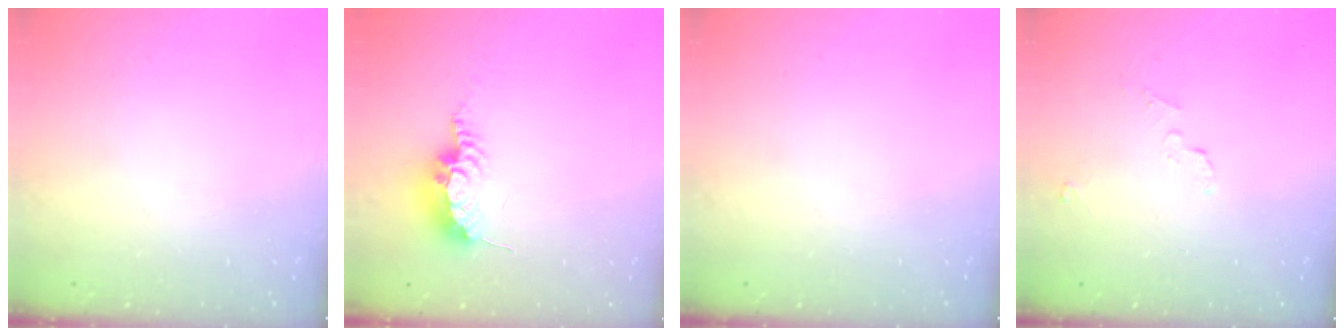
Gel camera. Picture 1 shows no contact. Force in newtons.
{"total": 8.4, "press": 8.3, "slide": 0.9}
{"total": 0.0}
{"total": 3.0, "press": 2.9, "slide": 0.8}